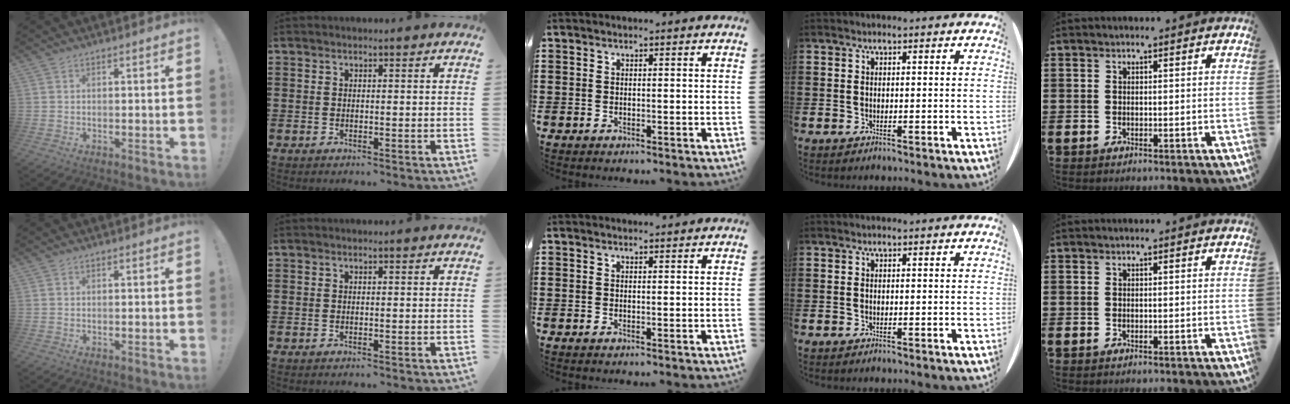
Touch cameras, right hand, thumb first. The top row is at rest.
{"middle": {"total": 0.7, "force": [0.7, 0.1, 0.0], "torque": [0.005, -0.004, 0.011]}}